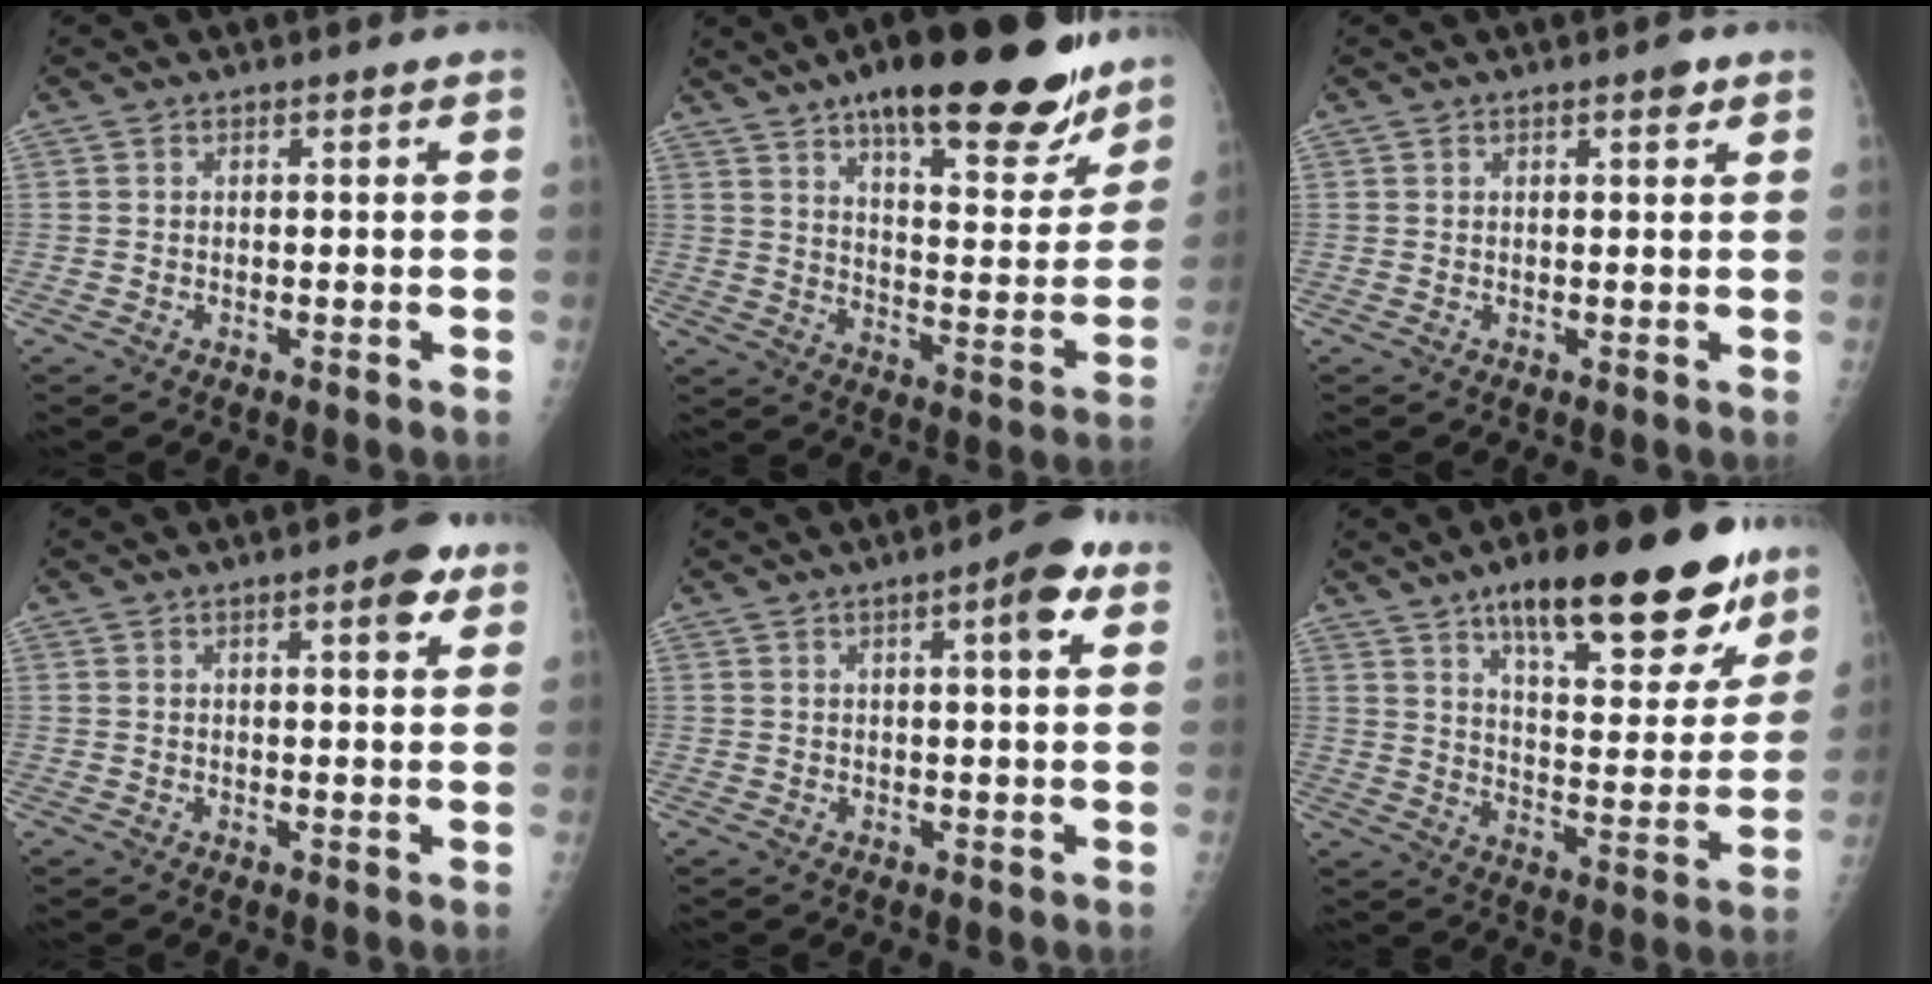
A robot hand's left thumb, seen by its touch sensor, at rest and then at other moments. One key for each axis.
{"total": 26.2, "fx": 18.0, "fy": 8.3, "fz": 17.2, "tx": -0.209, "ty": -0.068, "tz": 0.262}
{"total": 1.8, "fx": 1.1, "fy": 0.6, "fz": 1.3, "tx": -0.014, "ty": -0.003, "tz": 0.012}
{"total": 4.8, "fx": 2.6, "fy": 1.4, "fz": 3.8, "tx": -0.040, "ty": -0.008, "tz": 0.028}
{"total": 6.8, "fx": 3.0, "fy": 1.6, "fz": 5.9, "tx": -0.073, "ty": -0.004, "tz": 0.035}
{"total": 24.5, "fx": 15.5, "fy": 8.1, "fz": 17.2, "tx": -0.201, "ty": -0.055, "tz": 0.231}